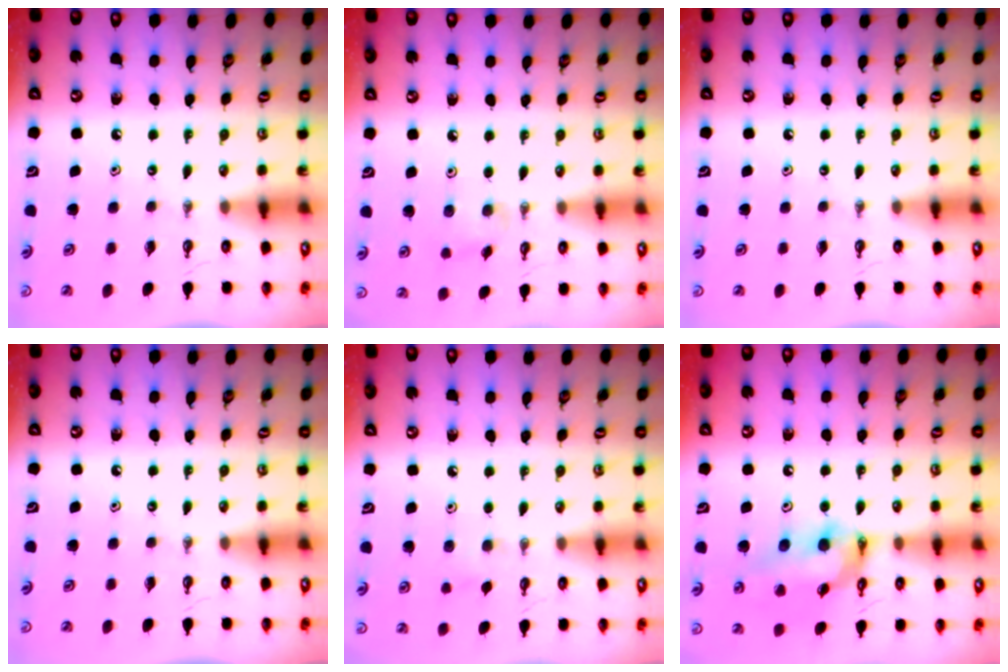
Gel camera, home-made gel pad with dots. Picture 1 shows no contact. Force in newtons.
{"total": 7.5, "press": 7.1, "slide": 2.3}
{"total": 0.0}
{"total": 0.0}
{"total": 5.8, "press": 5.7, "slide": 1.0}
{"total": 15.1, "press": 15.0, "slide": 1.5}